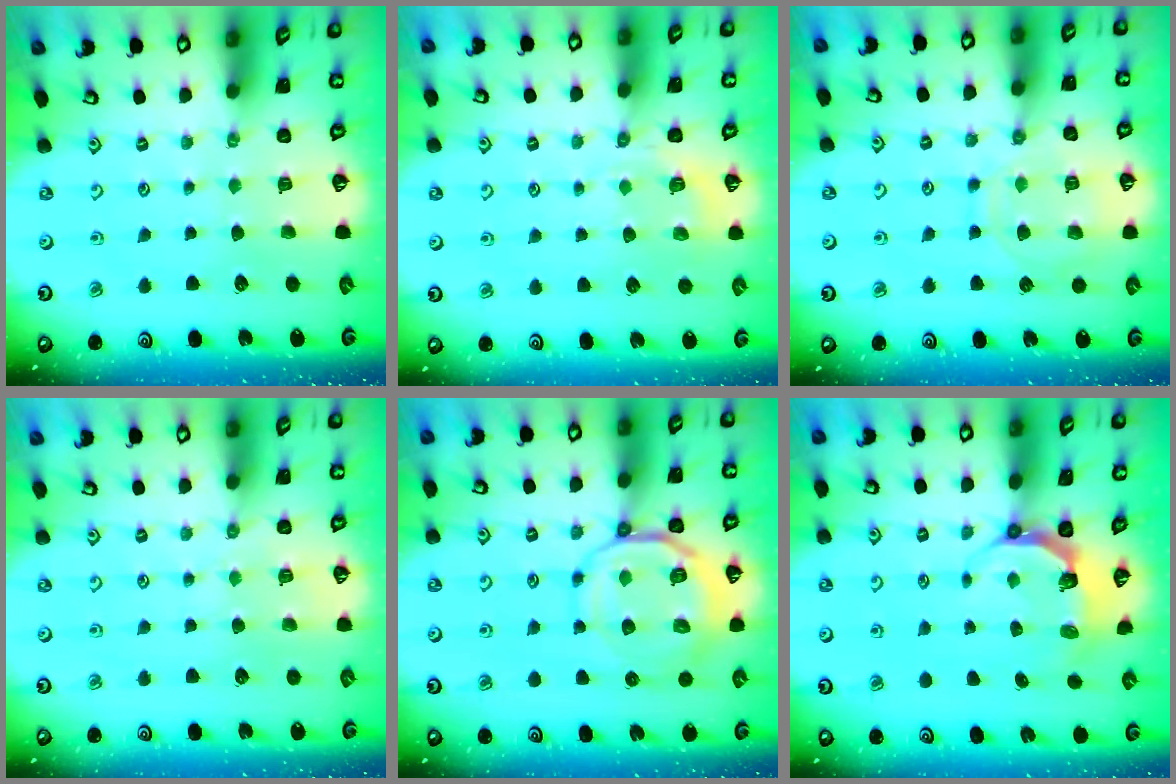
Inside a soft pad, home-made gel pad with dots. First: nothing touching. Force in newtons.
{"total": 3.8, "press": 3.3, "slide": 1.8}
{"total": 12.2, "press": 12.1, "slide": 1.1}
{"total": 5.3, "press": 5.3, "slide": 0.7}
{"total": 10.2, "press": 10.0, "slide": 1.8}
{"total": 6.2, "press": 5.0, "slide": 3.6}